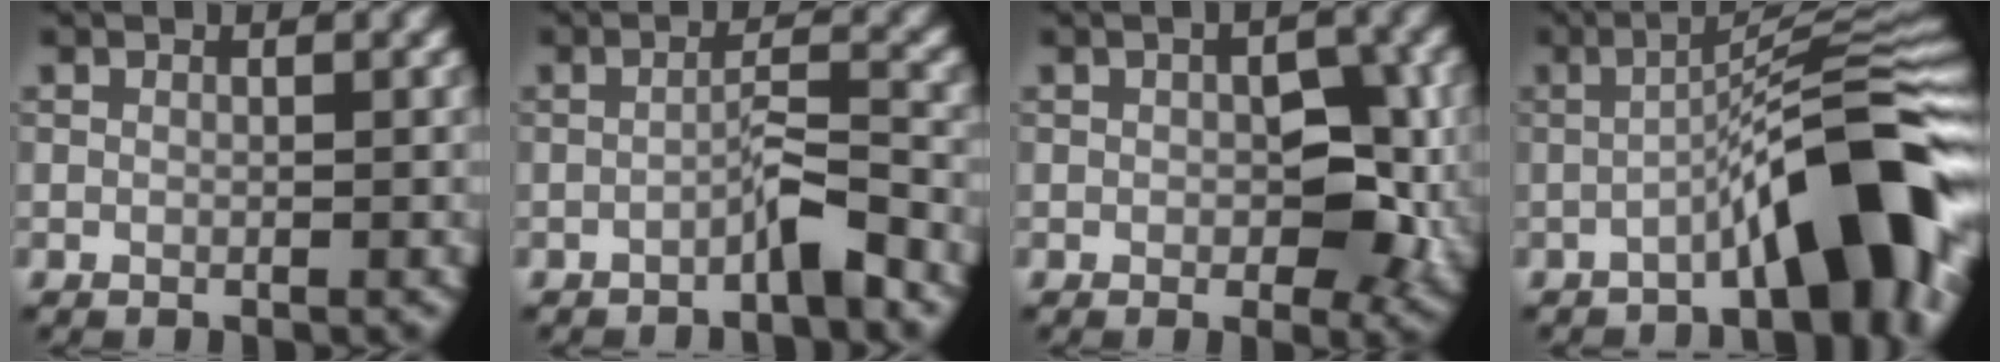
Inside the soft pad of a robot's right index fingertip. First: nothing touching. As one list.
[{"total": 2.5, "force": [-1.6, 0.2, 1.9], "torque": [-0.032, 0.015, -0.031]}, {"total": 5.2, "force": [-0.2, 2.8, 4.4], "torque": [-0.058, -0.004, 0.001]}, {"total": 9.6, "force": [-3.9, 1.7, 8.6], "torque": [-0.106, 0.029, -0.066]}]